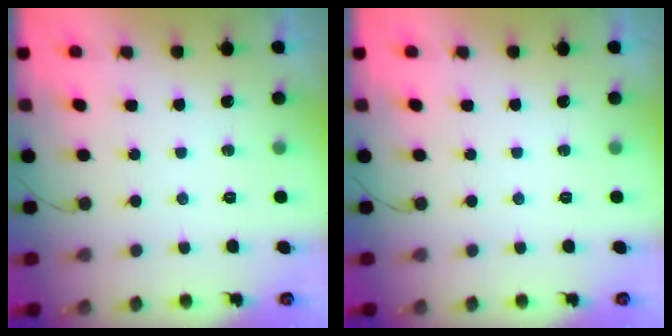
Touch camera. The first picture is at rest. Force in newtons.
{"total": 0.0}